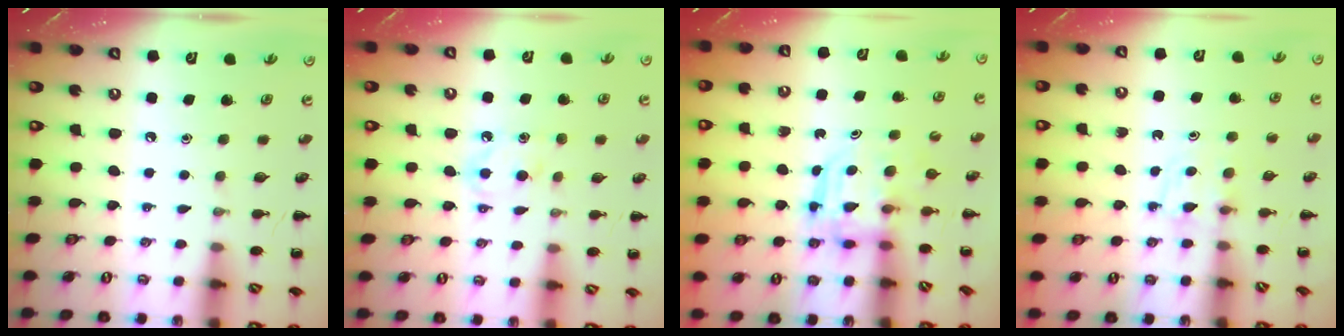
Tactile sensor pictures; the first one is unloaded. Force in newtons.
{"total": 5.1, "press": 4.8, "slide": 1.6}
{"total": 3.1, "press": 3.1, "slide": 0.2}
{"total": 3.8, "press": 3.6, "slide": 1.3}